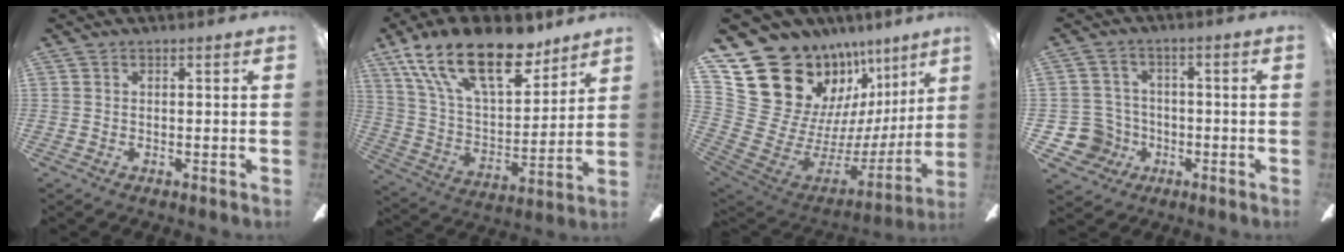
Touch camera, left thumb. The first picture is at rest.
{"total": 23.1, "force": [15.3, 10.1, 14.1], "torque": [-0.258, -0.089, 0.268]}
{"total": 21.3, "force": [14.5, 13.4, 8.0], "torque": [-0.121, -0.134, 0.310]}
{"total": 8.3, "force": [-2.5, 7.8, 1.5], "torque": [-0.069, 0.023, -0.040]}